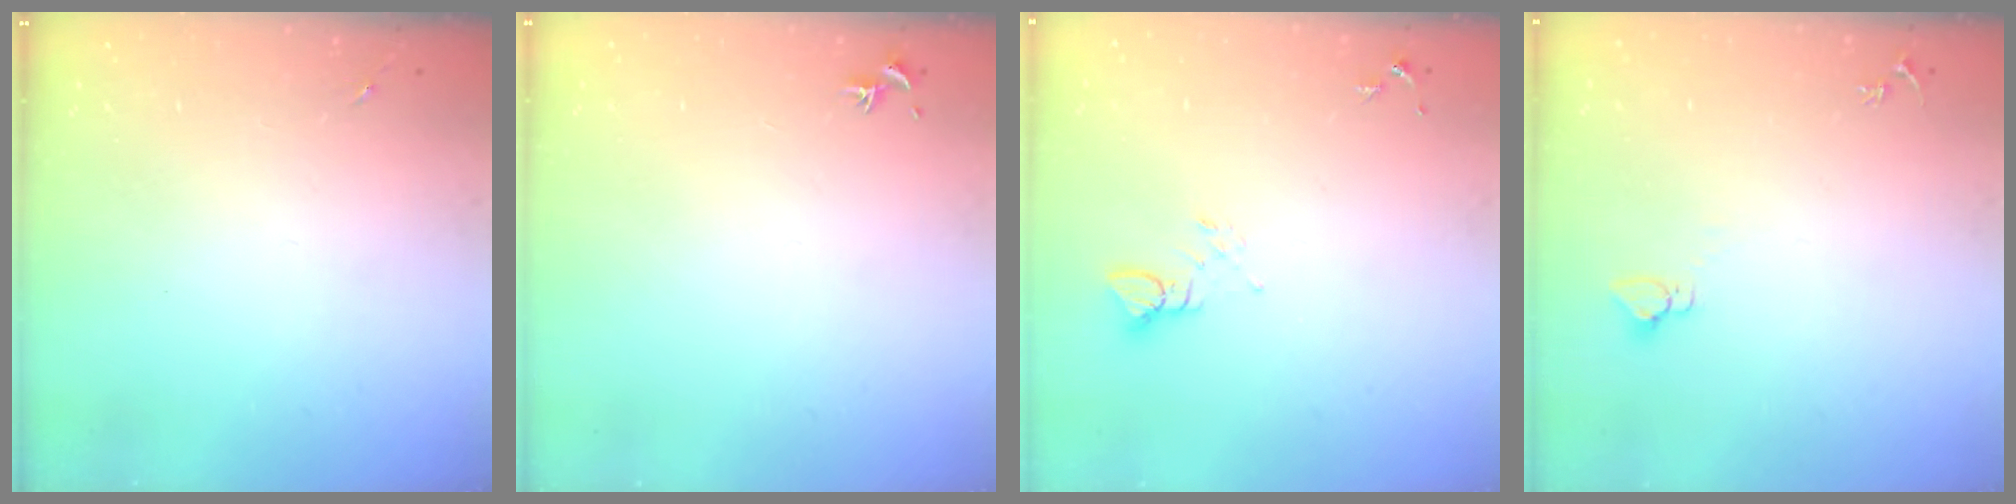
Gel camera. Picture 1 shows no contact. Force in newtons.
{"total": 0.8, "press": 0.7, "slide": 0.3}
{"total": 4.0, "press": 4.0, "slide": 0.1}
{"total": 2.9, "press": 2.9, "slide": 0.1}